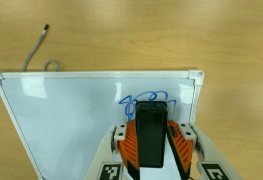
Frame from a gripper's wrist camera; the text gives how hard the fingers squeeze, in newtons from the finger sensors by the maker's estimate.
{"total": 10.3, "left": 12.0, "right": 8.5}